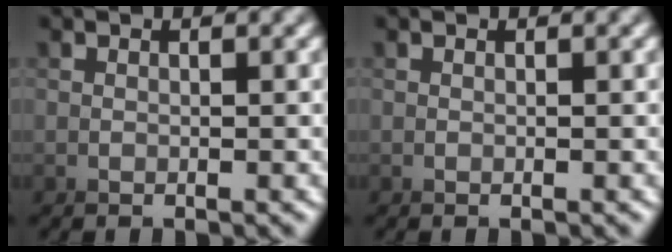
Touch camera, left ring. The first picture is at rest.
{"total": 0.0}